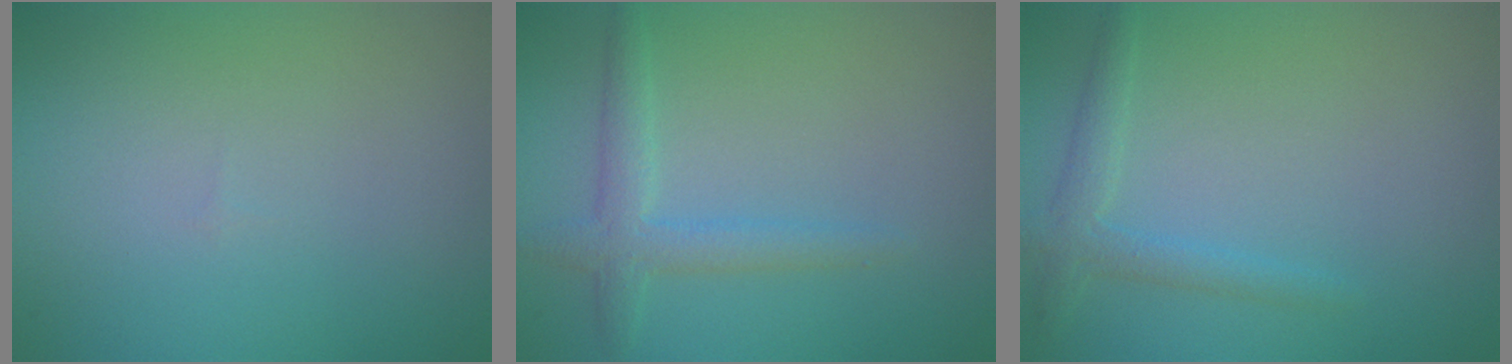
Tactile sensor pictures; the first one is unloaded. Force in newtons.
{"total": 2.4, "press": 2.4, "slide": 0.1}
{"total": 1.9, "press": 1.9, "slide": 0.1}